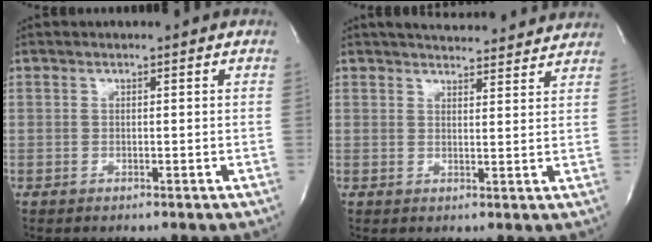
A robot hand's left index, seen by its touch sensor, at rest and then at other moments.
{"total": 13.7, "force": [12.9, 2.4, 3.9], "torque": [-0.051, 0.015, 0.159]}